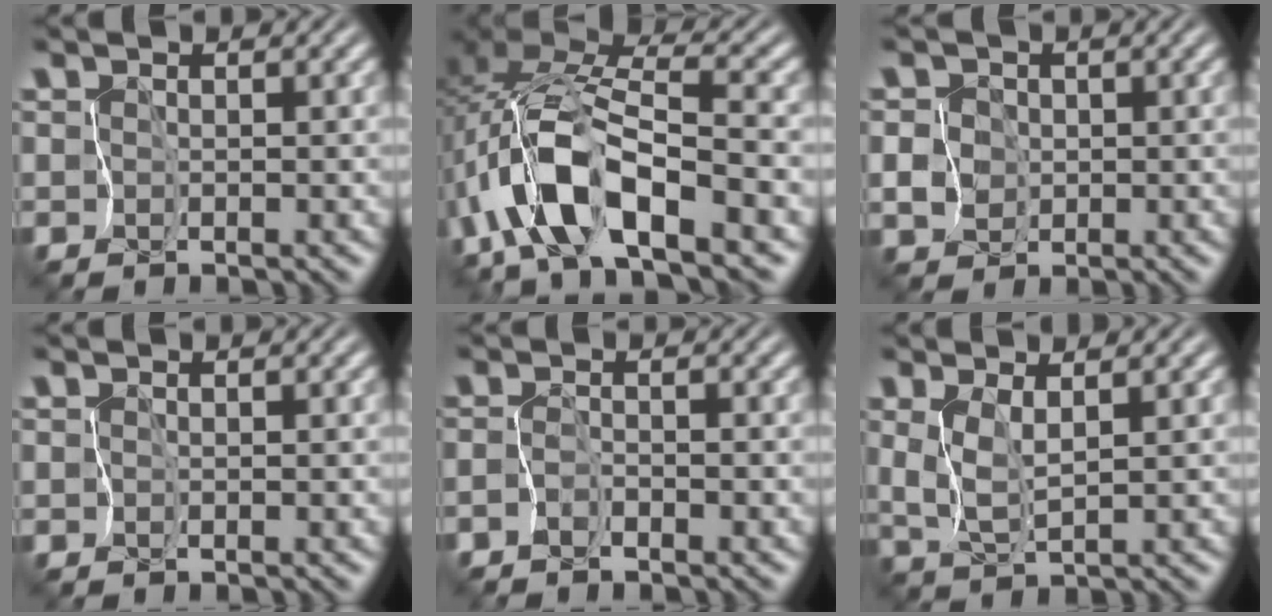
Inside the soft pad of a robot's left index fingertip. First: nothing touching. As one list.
[{"total": 11.4, "force": [-5.2, 4.4, 9.1], "torque": [-0.204, -0.002, -0.087]}, {"total": 5.3, "force": [-0.2, 5.0, 1.5], "torque": [-0.050, 0.017, -0.014]}, {"total": 0.0}, {"total": 1.8, "force": [-1.6, -0.9, 0.0], "torque": [-0.023, -0.007, -0.025]}, {"total": 1.8, "force": [1.0, -0.3, 1.5], "torque": [-0.058, -0.007, 0.038]}]